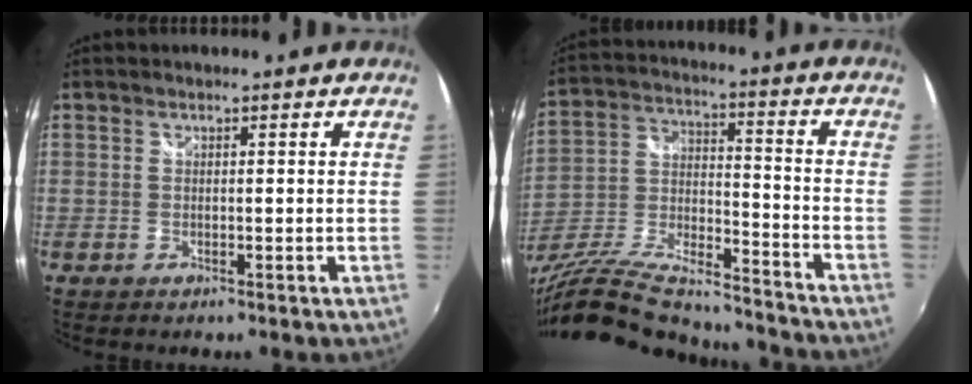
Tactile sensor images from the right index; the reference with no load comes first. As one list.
[{"total": 23.8, "force": [-19.4, 5.9, 12.4], "torque": [-0.241, -0.035, -0.315]}]